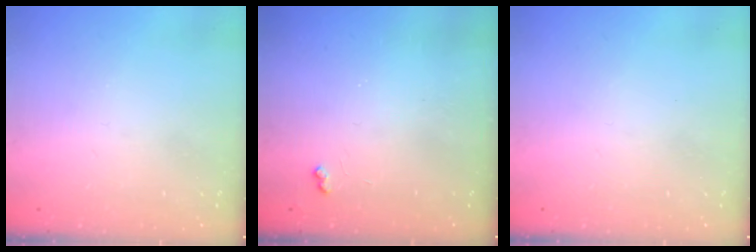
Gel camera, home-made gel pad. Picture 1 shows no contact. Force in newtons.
{"total": 2.9, "press": 2.9, "slide": 0.5}
{"total": 0.0}